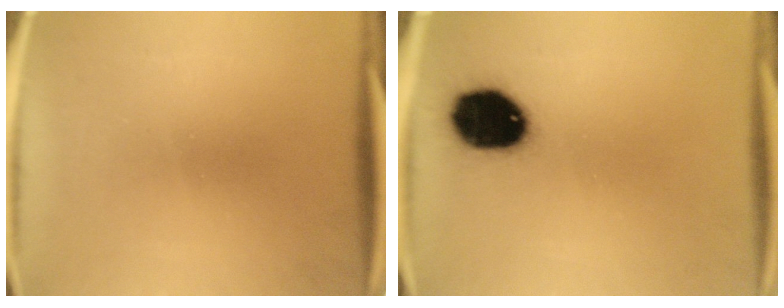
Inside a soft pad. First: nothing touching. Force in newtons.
{"total": 15.3}